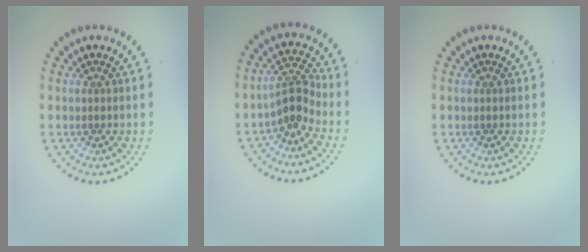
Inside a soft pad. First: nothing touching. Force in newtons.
{"total": 2.5, "press": 1.8, "slide": 1.8}
{"total": 0.0}